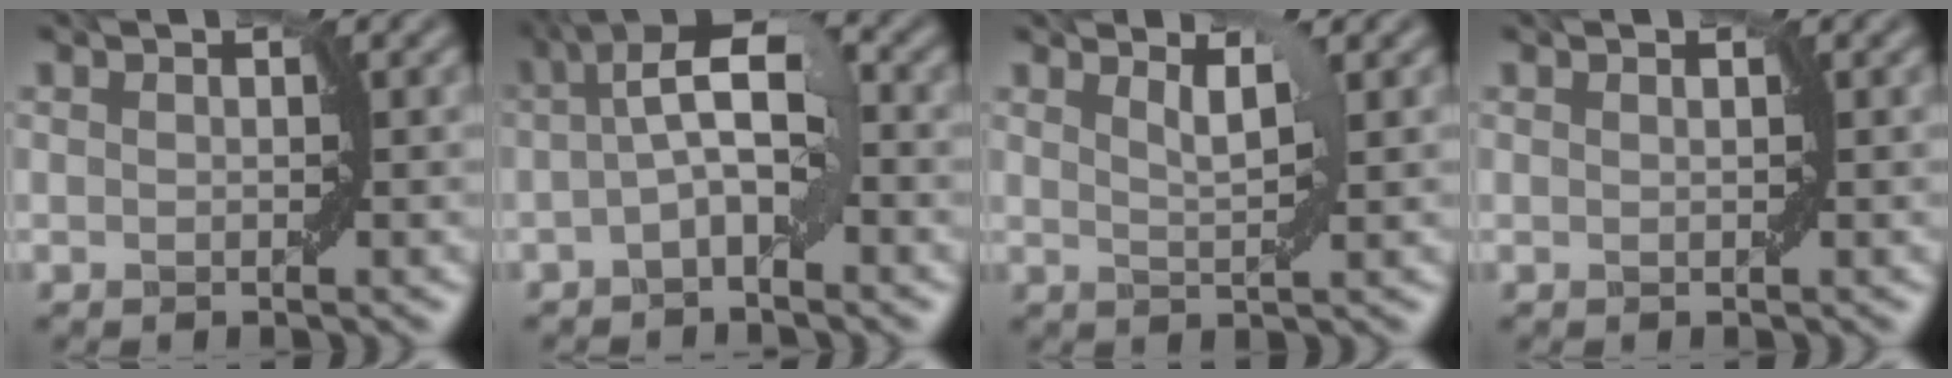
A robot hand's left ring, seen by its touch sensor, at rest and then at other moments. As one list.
[{"total": 5.2, "force": [-0.2, 2.0, 4.8], "torque": [-0.082, 0.021, -0.015]}, {"total": 1.9, "force": [1.2, 0.3, 1.4], "torque": [-0.016, -0.004, 0.023]}, {"total": 0.0}]